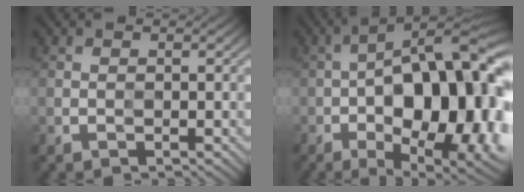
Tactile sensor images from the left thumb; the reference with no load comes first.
{"total": 19.1, "force": [-4.1, 8.6, 16.6], "torque": [-0.230, 0.024, -0.071]}